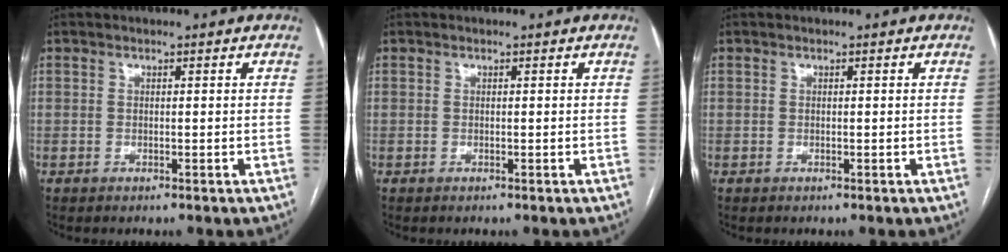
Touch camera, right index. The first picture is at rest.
{"total": 0.0}
{"total": 0.0}